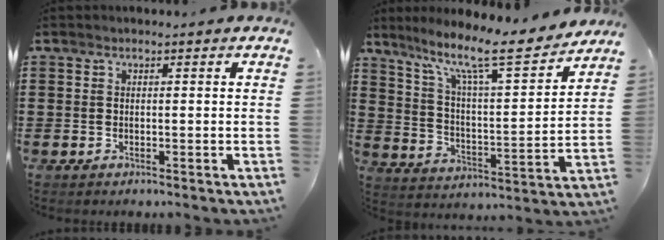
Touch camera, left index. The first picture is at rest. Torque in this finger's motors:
{"motor_torque": [2.14, 0.00, 0.53, 0.21]}